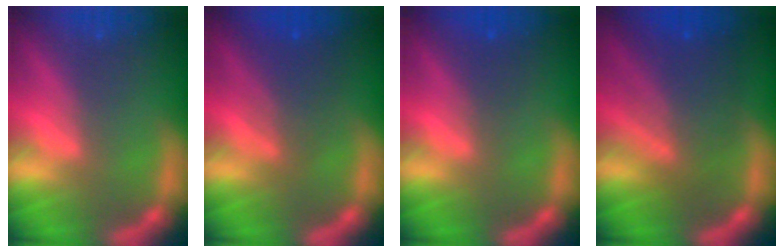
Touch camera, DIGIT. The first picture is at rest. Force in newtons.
{"total": 3.6}
{"total": 1.5}
{"total": 7.0}